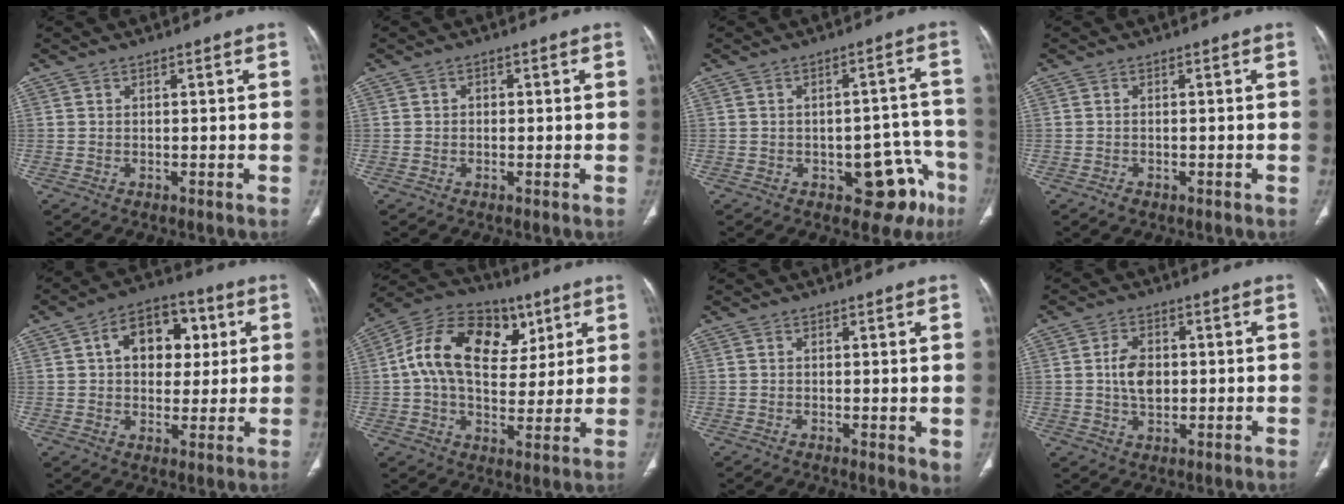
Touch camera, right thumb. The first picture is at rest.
{"total": 1.0, "force": [0.0, 0.9, 0.5], "torque": [-0.001, 0.004, -0.004]}
{"total": 11.3, "force": [-5.6, 6.2, 7.6], "torque": [-0.045, 0.041, -0.064]}
{"total": 1.2, "force": [-0.7, 0.8, 0.5], "torque": [-0.007, 0.003, -0.010]}
{"total": 13.0, "force": [3.2, 9.0, 8.8], "torque": [-0.086, 0.010, 0.043]}
{"total": 19.7, "force": [5.4, 13.1, 13.6], "torque": [-0.213, 0.007, 0.081]}
{"total": 2.7, "force": [0.0, 0.9, 2.5], "torque": [-0.037, -0.011, 0.000]}
{"total": 6.1, "force": [0.2, 4.1, 4.4], "torque": [-0.072, 0.003, 0.004]}